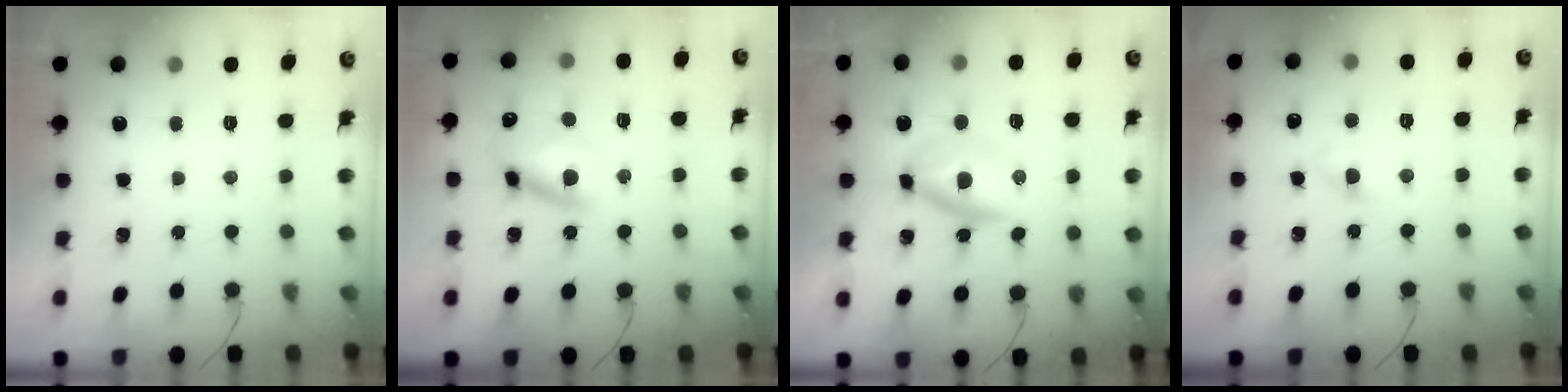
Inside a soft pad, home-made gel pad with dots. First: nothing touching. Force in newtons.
{"total": 11.4, "press": 11.2, "slide": 2.0}
{"total": 5.7, "press": 5.6, "slide": 1.1}
{"total": 3.7, "press": 3.5, "slide": 1.3}